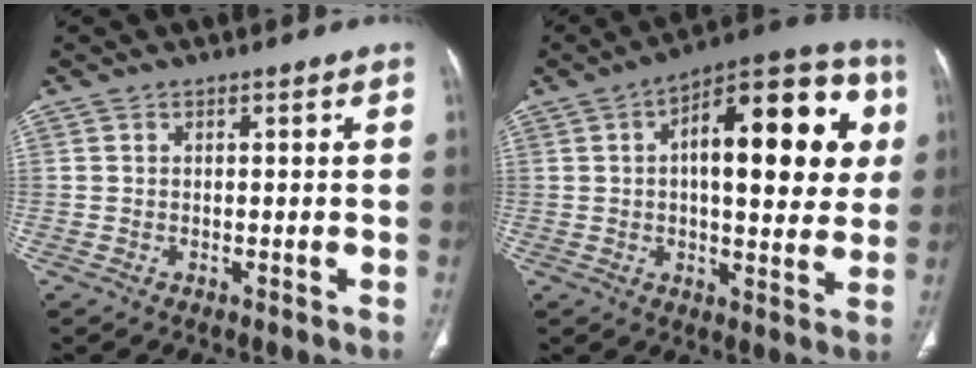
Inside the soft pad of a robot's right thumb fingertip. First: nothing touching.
{"total": 22.7, "force": [4.8, 9.7, 19.9], "torque": [-0.235, 0.020, 0.055]}